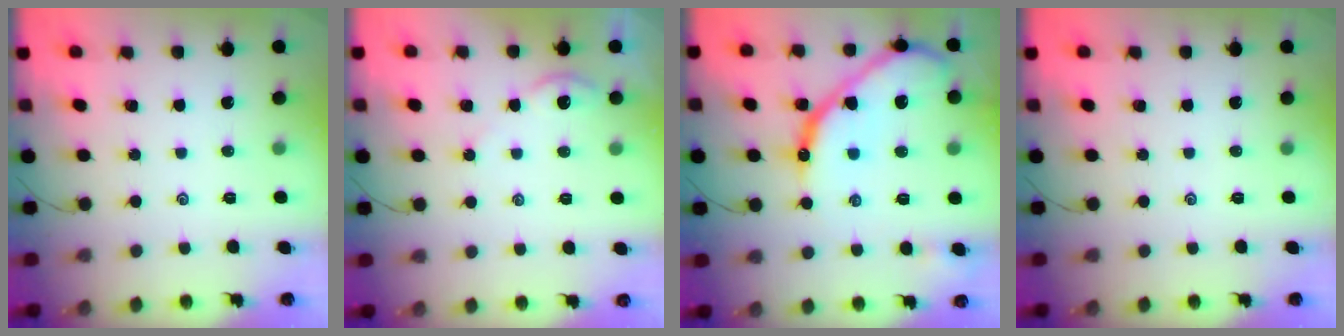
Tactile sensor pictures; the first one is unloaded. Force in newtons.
{"total": 3.5, "press": 3.4, "slide": 0.5}
{"total": 19.2, "press": 19.1, "slide": 1.7}
{"total": 0.0}